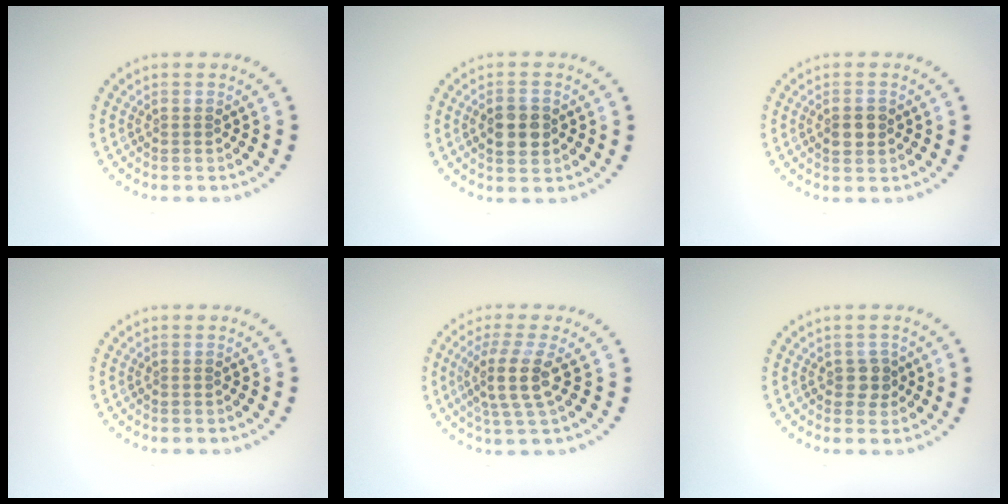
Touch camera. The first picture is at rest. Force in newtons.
{"total": 3.3, "press": 3.2, "slide": 0.3}
{"total": 2.3, "press": 2.3, "slide": 0.1}
{"total": 0.0}
{"total": 3.8, "press": 3.1, "slide": 2.2}
{"total": 1.4, "press": 1.4, "slide": 0.4}